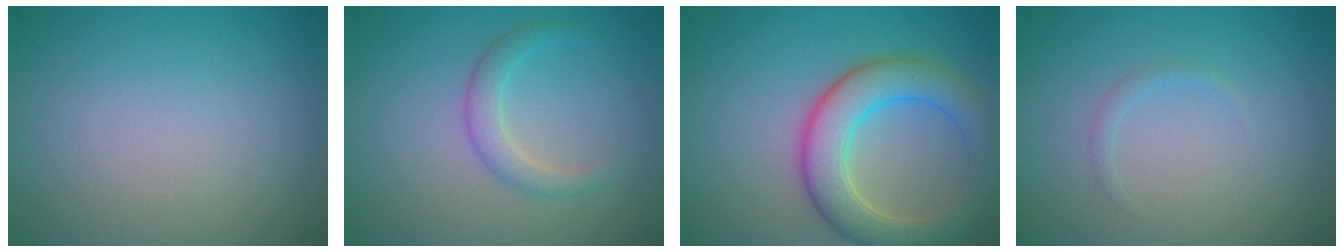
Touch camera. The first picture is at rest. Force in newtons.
{"total": 2.1, "press": 2.1, "slide": 0.1}
{"total": 6.6, "press": 6.6, "slide": 0.4}
{"total": 0.7, "press": 0.7, "slide": 0.0}